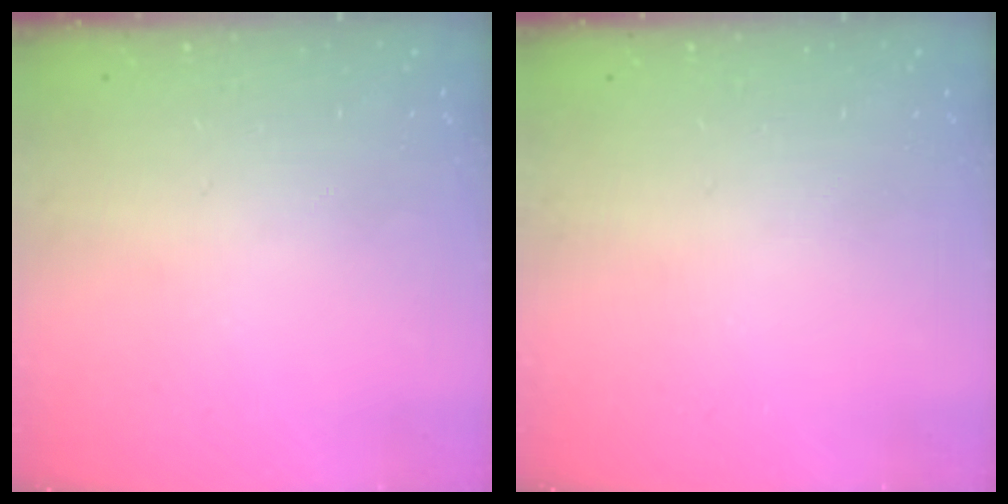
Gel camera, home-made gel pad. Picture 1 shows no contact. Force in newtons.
{"total": 0.0}